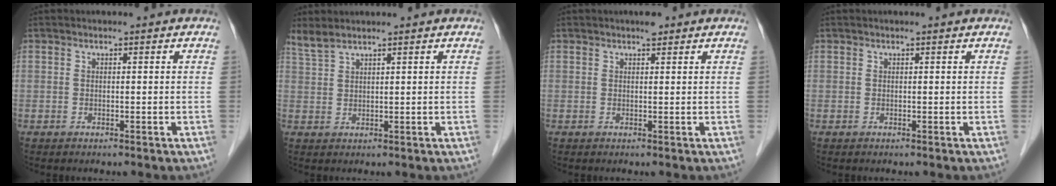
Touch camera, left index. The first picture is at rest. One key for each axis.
{"total": 2.5, "fx": 2.3, "fy": -0.1, "fz": 0.9, "tx": -0.027, "ty": 0.013, "tz": 0.054}
{"total": 1.3, "fx": 1.0, "fy": 0.4, "fz": 0.7, "tx": -0.012, "ty": 0.002, "tz": 0.015}
{"total": 0.0}